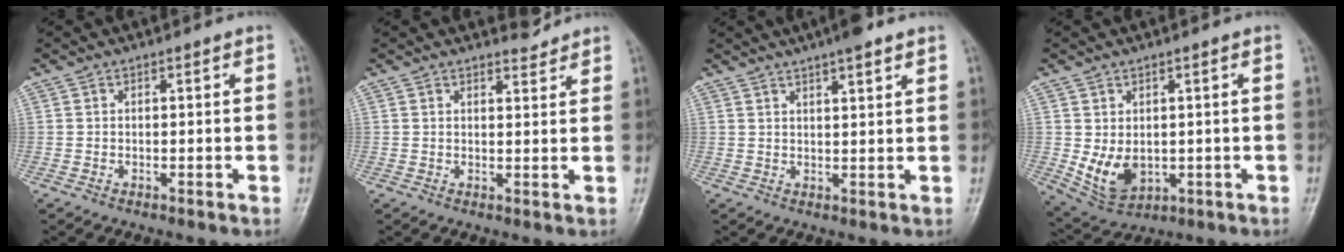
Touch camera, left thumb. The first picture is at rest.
{"total": 2.5, "force": [2.4, 0.6, 0.3], "torque": [0.008, -0.020, 0.034]}
{"total": 6.1, "force": [4.3, 1.4, 4.2], "torque": [-0.053, -0.005, 0.063]}
{"total": 7.9, "force": [-0.3, 5.6, 5.6], "torque": [-0.082, -0.013, 0.014]}